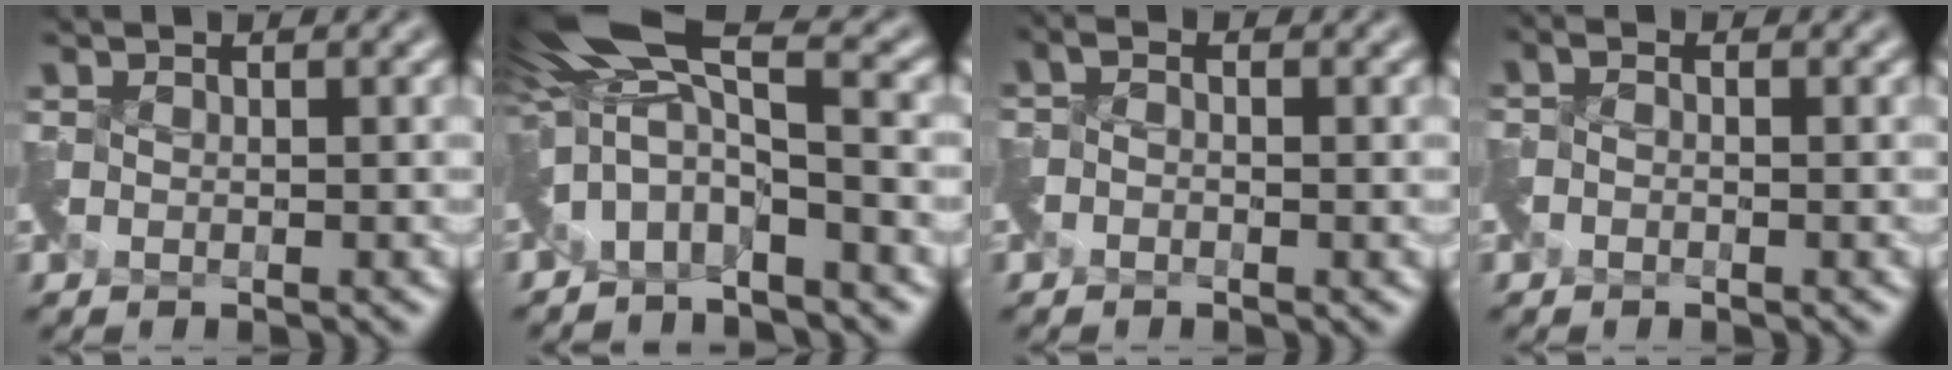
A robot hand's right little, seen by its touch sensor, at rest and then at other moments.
{"total": 6.8, "force": [-0.4, 2.8, 6.2], "torque": [-0.115, 0.007, -0.023]}
{"total": 1.2, "force": [-1.2, 0.1, -0.4], "torque": [0.002, -0.011, -0.022]}
{"total": 1.3, "force": [-1.1, 0.0, -0.7], "torque": [0.010, -0.010, -0.020]}